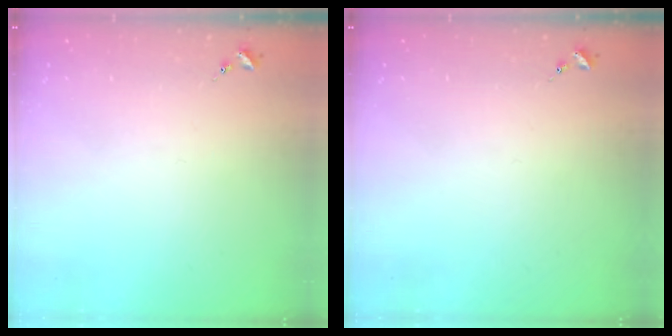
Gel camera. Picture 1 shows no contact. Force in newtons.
{"total": 0.0}